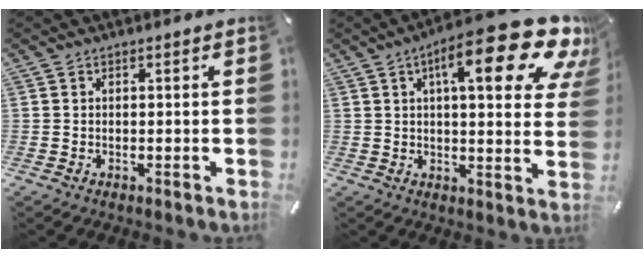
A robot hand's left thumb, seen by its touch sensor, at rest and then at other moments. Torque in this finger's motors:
{"motor_torque": [1.27, 1.23, 1.95, -0.82, 0.40]}